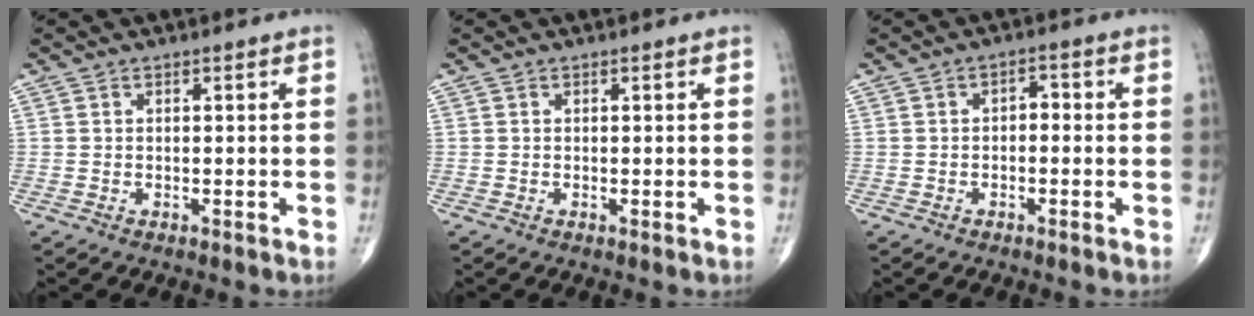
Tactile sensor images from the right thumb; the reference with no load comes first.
{"total": 0.0}
{"total": 2.2, "force": [-0.4, 1.4, 1.7], "torque": [-0.009, 0.012, -0.014]}